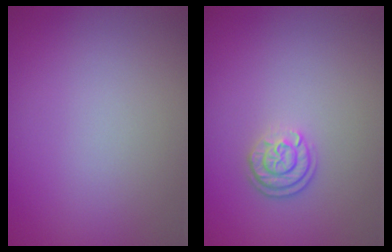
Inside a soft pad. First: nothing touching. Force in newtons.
{"total": 2.2, "press": 1.8, "slide": 1.3}